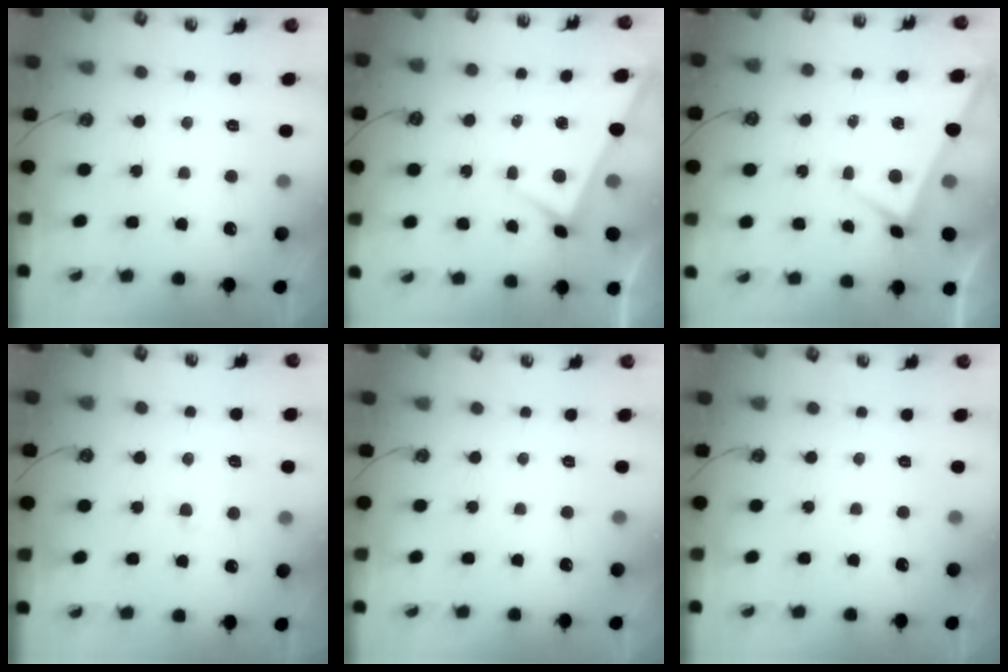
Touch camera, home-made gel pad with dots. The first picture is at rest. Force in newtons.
{"total": 2.6, "press": 2.6, "slide": 0.3}
{"total": 2.8, "press": 2.8, "slide": 0.1}
{"total": 0.9, "press": 0.3, "slide": 0.9}
{"total": 0.0}
{"total": 0.0}